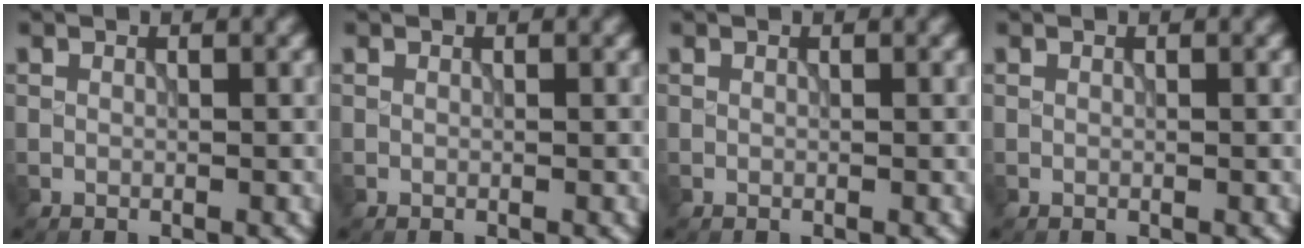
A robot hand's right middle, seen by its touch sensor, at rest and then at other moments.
{"total": 0.0}
{"total": 0.0}
{"total": 0.0}